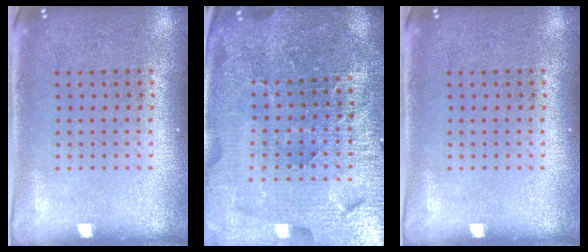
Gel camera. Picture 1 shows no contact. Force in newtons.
{"total": 5.8, "press": 5.3, "slide": 2.5}
{"total": 0.0}